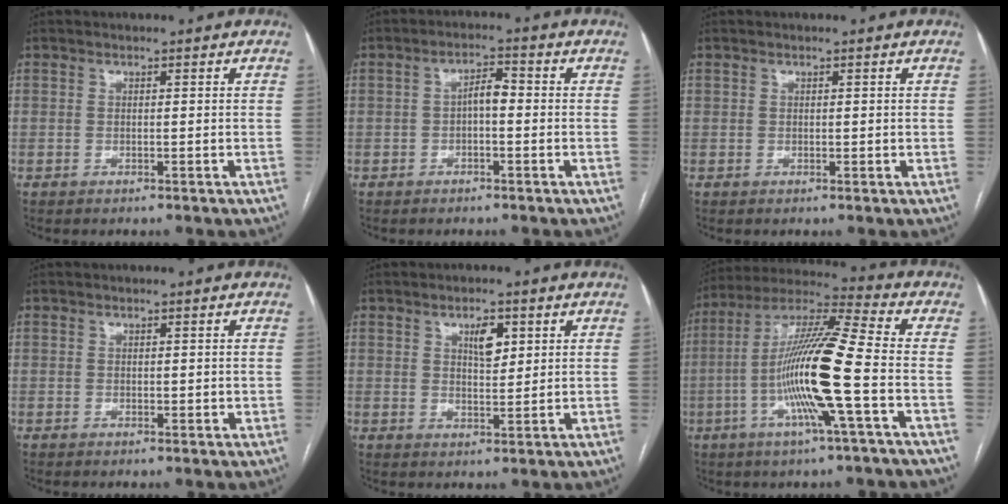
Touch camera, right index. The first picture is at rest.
{"total": 3.2, "force": [-0.4, 1.2, 2.9], "torque": [-0.048, 0.015, -0.007]}
{"total": 0.8, "force": [0.3, 0.5, 0.5], "torque": [-0.005, -0.003, 0.006]}
{"total": 1.3, "force": [0.4, 0.9, 0.9], "torque": [-0.009, -0.004, 0.007]}
{"total": 4.0, "force": [1.8, 1.6, 3.2], "torque": [-0.053, 0.000, 0.031]}
{"total": 16.2, "force": [-3.7, -0.4, 15.8], "torque": [-0.304, -0.002, -0.082]}